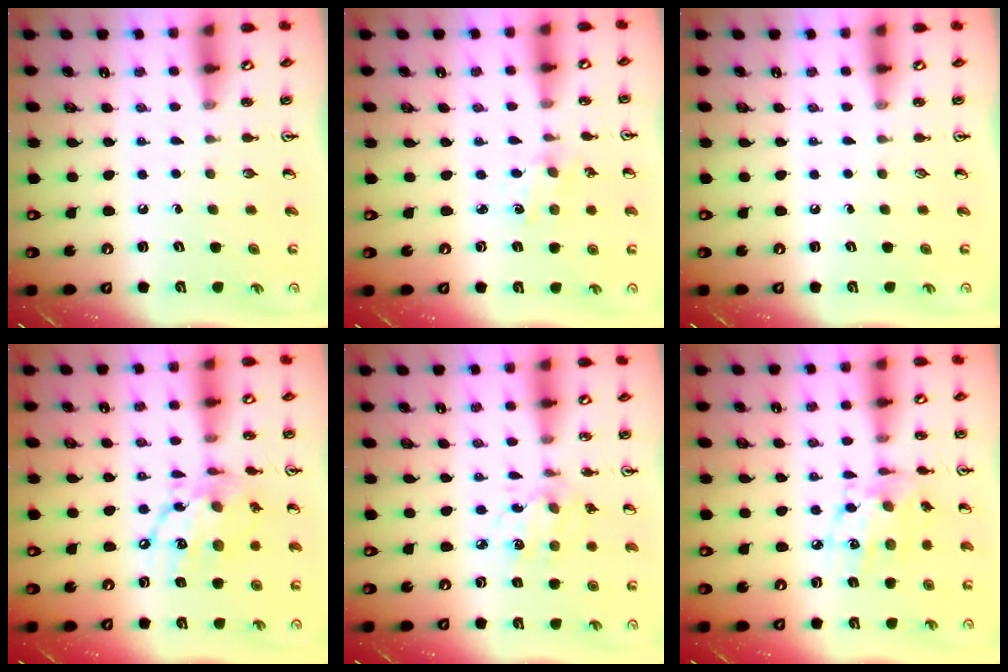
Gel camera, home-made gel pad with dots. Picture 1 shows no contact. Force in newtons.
{"total": 1.3, "press": 1.3, "slide": 0.2}
{"total": 0.0}
{"total": 14.9, "press": 14.8, "slide": 1.0}
{"total": 6.2, "press": 6.2, "slide": 0.7}
{"total": 11.0, "press": 11.0, "slide": 0.6}